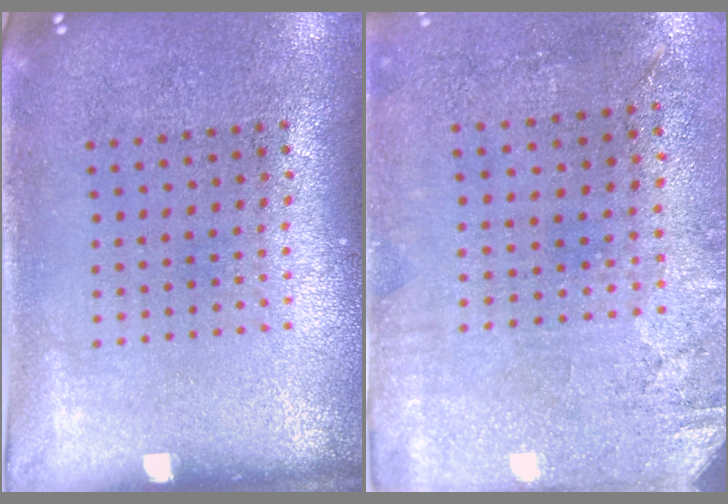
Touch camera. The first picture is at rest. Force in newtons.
{"total": 2.9, "press": 2.4, "slide": 1.7}